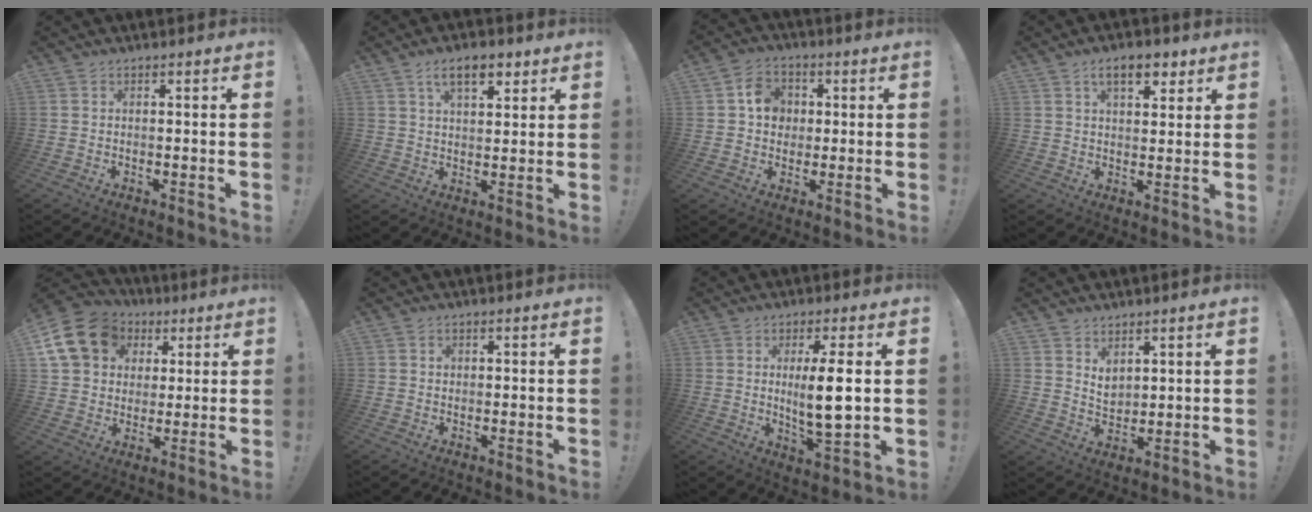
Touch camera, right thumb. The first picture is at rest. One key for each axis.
{"total": 8.5, "fx": 4.7, "fy": 3.9, "fz": 5.9, "tx": -0.081, "ty": -0.010, "tz": 0.081}
{"total": 8.3, "fx": 1.6, "fy": 7.2, "fz": 3.7, "tx": -0.047, "ty": 0.005, "tz": 0.032}
{"total": 7.9, "fx": 4.3, "fy": 3.7, "fz": 5.4, "tx": -0.072, "ty": -0.007, "tz": 0.073}
{"total": 17.0, "fx": 6.1, "fy": 13.8, "fz": 8.0, "tx": -0.122, "ty": -0.020, "tz": 0.126}
{"total": 0.8, "fx": 0.1, "fy": 0.8, "fz": 0.0, "tx": 0.006, "ty": 0.001, "tz": 0.000}
{"total": 9.9, "fx": 1.3, "fy": 1.5, "fz": 9.8, "tx": -0.171, "ty": -0.016, "tz": 0.015}
{"total": 4.6, "fx": 3.1, "fy": 3.0, "fz": 1.5, "tx": -0.020, "ty": -0.025, "tz": 0.058}